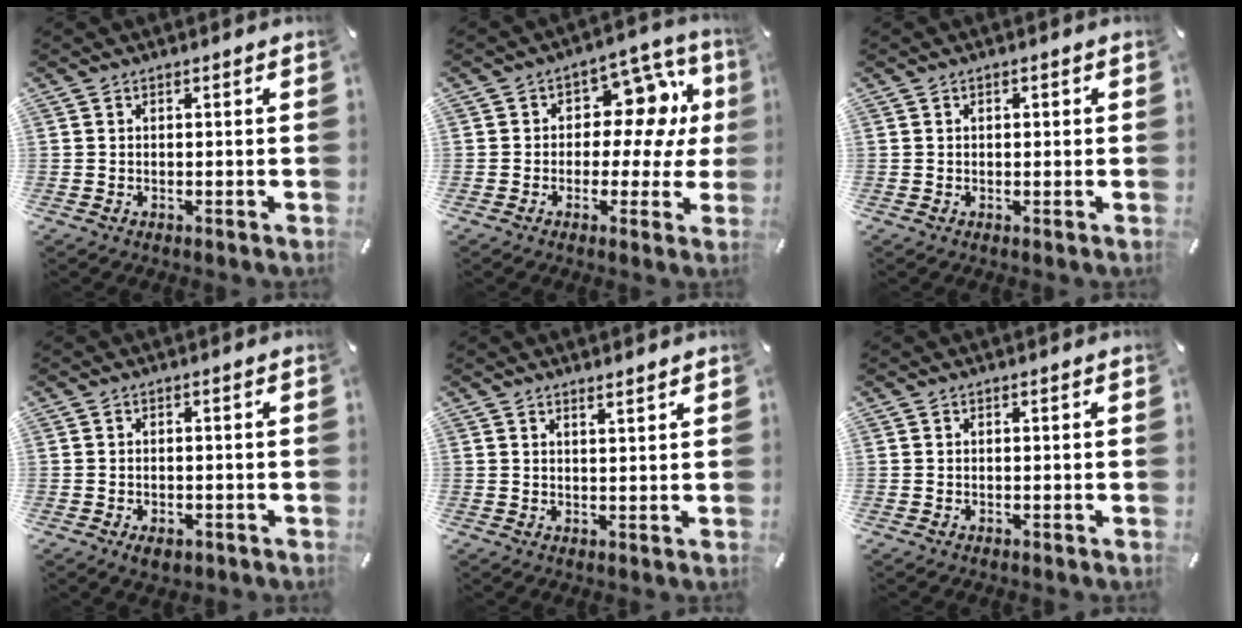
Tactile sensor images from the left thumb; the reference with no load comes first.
{"total": 13.3, "force": [3.1, 8.5, 9.8], "torque": [-0.125, -0.019, 0.054]}
{"total": 0.8, "force": [0.0, 0.5, 0.5], "torque": [-0.011, 0.003, -0.002]}
{"total": 2.6, "force": [-1.4, 1.6, 1.5], "torque": [-0.026, 0.005, -0.025]}
{"total": 1.8, "force": [1.7, -0.2, 0.5], "torque": [-0.011, -0.010, 0.033]}
{"total": 0.0}